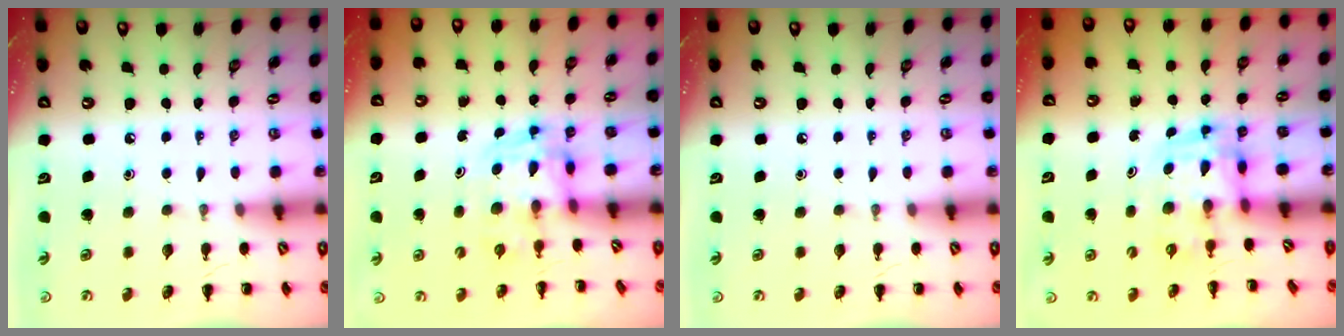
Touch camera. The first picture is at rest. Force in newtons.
{"total": 3.6, "press": 3.5, "slide": 0.6}
{"total": 0.0}
{"total": 3.5, "press": 3.5, "slide": 0.6}